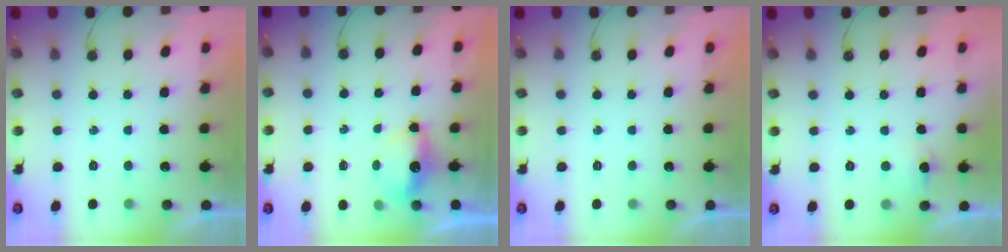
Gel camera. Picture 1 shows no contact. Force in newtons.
{"total": 4.2, "press": 4.2, "slide": 0.5}
{"total": 0.0}
{"total": 5.4, "press": 5.3, "slide": 1.3}